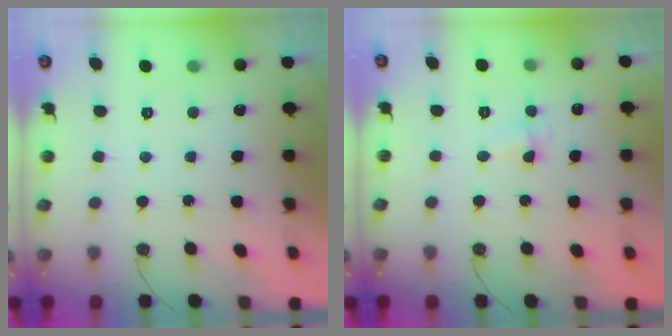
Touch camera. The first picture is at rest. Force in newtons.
{"total": 4.7, "press": 3.3, "slide": 3.3}